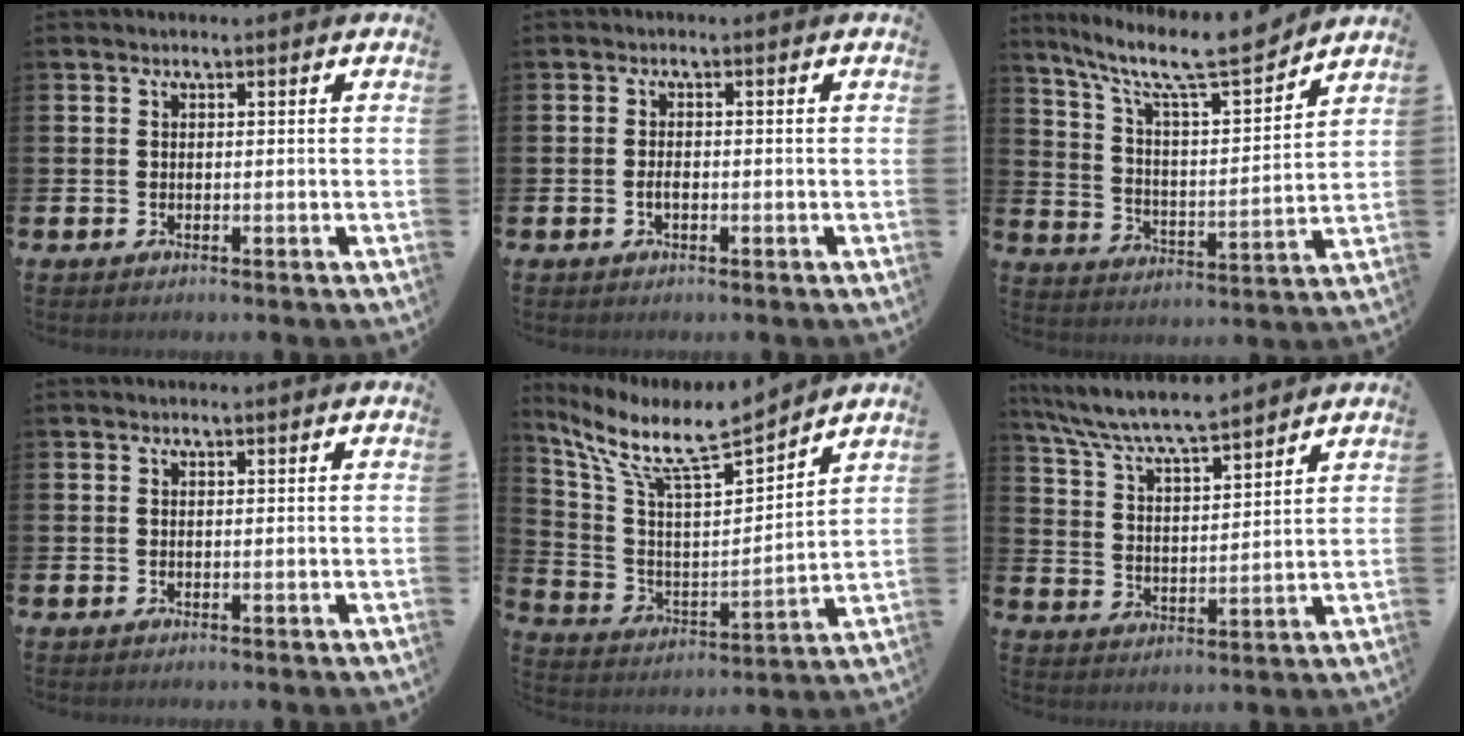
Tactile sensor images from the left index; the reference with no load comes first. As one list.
[{"total": 1.2, "force": [-0.4, 0.6, 1.0], "torque": [-0.017, 0.001, -0.009]}, {"total": 10.6, "force": [9.1, 1.2, 5.2], "torque": [-0.125, -0.066, 0.149]}, {"total": 0.0}, {"total": 10.0, "force": [8.5, 1.6, 4.9], "torque": [-0.136, -0.058, 0.143]}, {"total": 7.4, "force": [6.9, 0.6, 2.5], "torque": [-0.080, -0.043, 0.121]}]